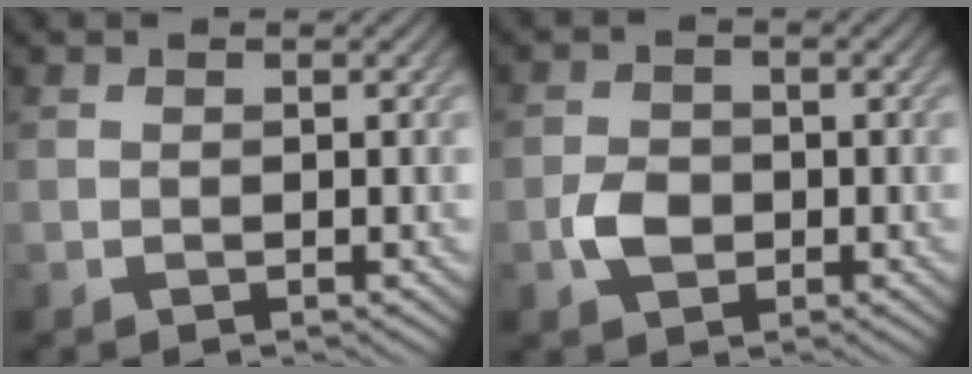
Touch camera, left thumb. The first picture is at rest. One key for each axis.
{"total": 3.2, "fx": -1.0, "fy": 2.4, "fz": 1.9, "tx": -0.038, "ty": -0.002, "tz": -0.023}